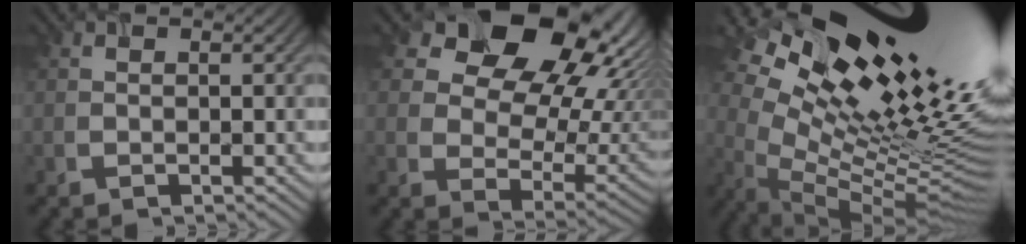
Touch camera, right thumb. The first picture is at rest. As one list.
[{"total": 17.7, "force": [8.9, 12.0, 9.6], "torque": [-0.165, 0.028, 0.146]}, {"total": 19.9, "force": [10.6, 6.8, 15.4], "torque": [-0.264, 0.044, 0.153]}]